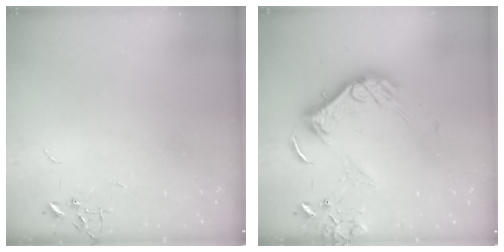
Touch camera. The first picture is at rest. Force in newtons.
{"total": 14.6, "press": 14.6, "slide": 1.1}